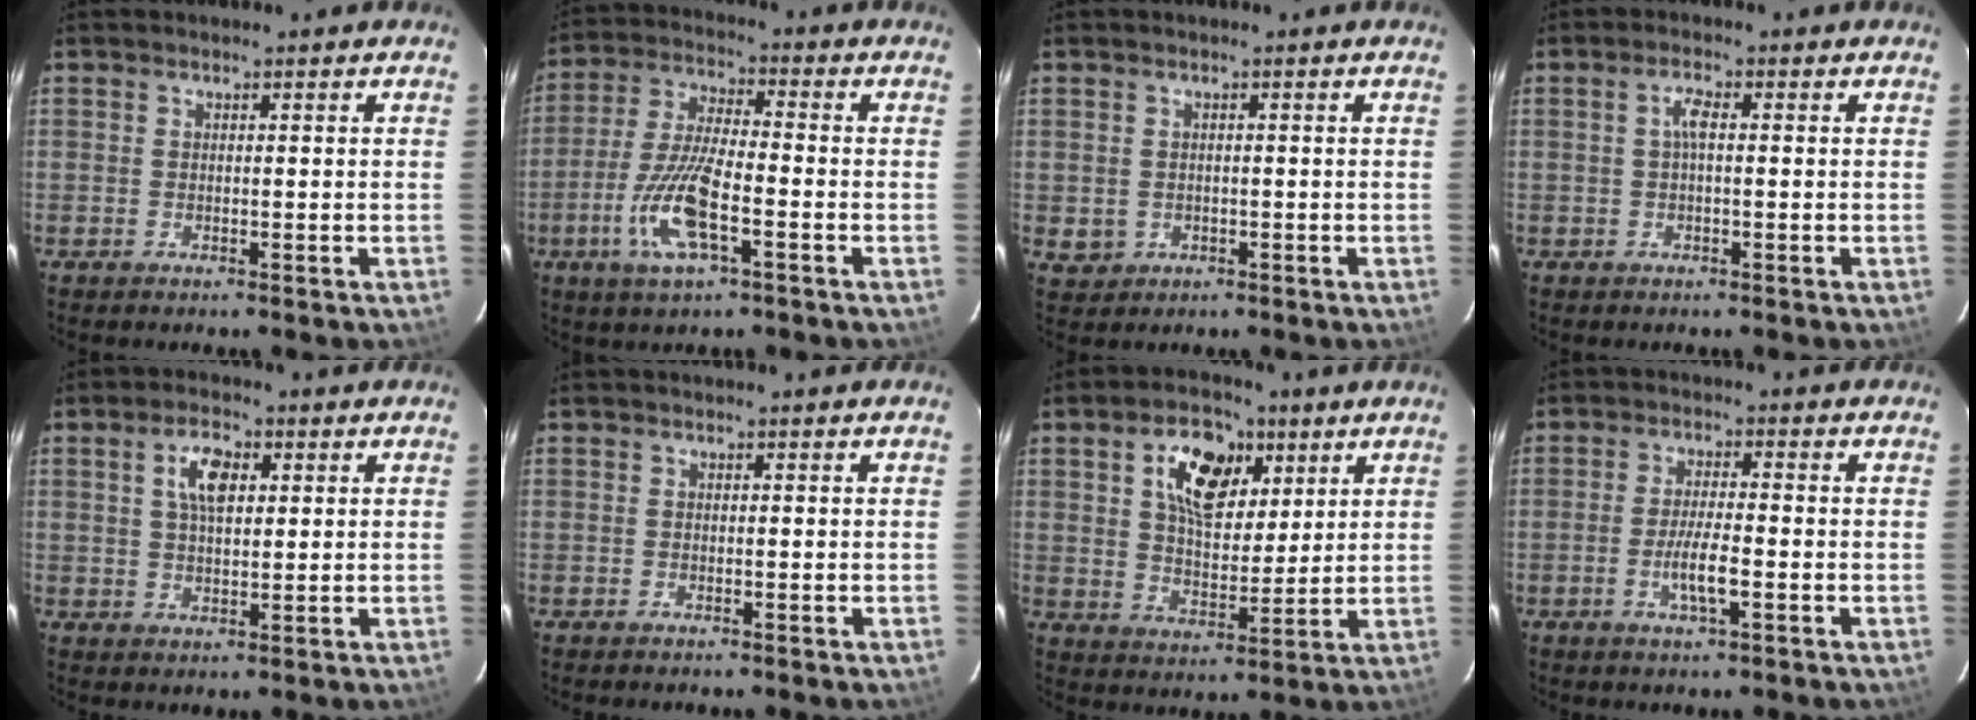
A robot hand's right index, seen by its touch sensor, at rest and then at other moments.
{"total": 11.7, "force": [-4.7, 3.1, 10.3], "torque": [-0.220, -0.005, -0.092]}
{"total": 3.0, "force": [-0.3, 2.9, 0.7], "torque": [-0.016, 0.001, 0.006]}
{"total": 2.2, "force": [0.1, 0.6, 2.1], "torque": [-0.044, 0.008, 0.001]}
{"total": 5.6, "force": [1.8, 2.7, 4.5], "torque": [-0.082, 0.012, 0.034]}
{"total": 0.0}
{"total": 12.0, "force": [5.0, 6.9, 8.4], "torque": [-0.139, 0.019, 0.086]}
{"total": 4.8, "force": [-1.8, 0.6, 4.4], "torque": [-0.087, -0.005, -0.032]}